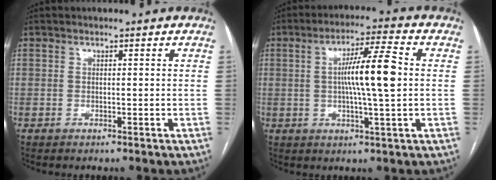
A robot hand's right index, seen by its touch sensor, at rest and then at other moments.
{"total": 9.9, "force": [0.6, 0.2, 9.8], "torque": [-0.172, 0.005, 0.007]}